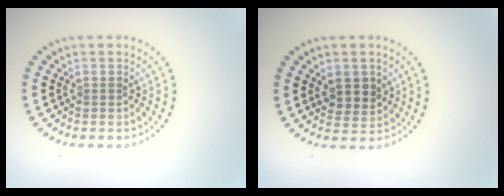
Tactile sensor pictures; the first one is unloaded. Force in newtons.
{"total": 2.6, "press": 2.4, "slide": 0.9}